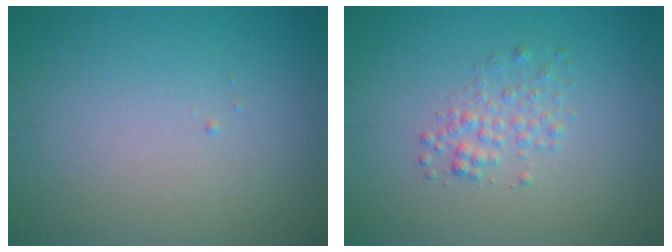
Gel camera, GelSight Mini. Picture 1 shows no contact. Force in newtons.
{"total": 1.8, "press": 1.8, "slide": 0.1}